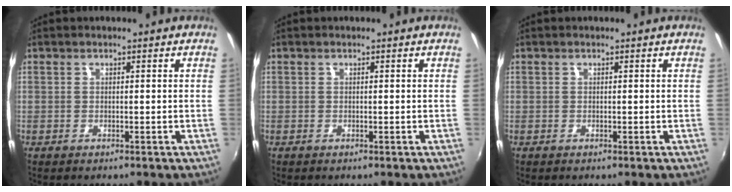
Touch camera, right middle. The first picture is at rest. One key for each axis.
{"total": 0.0}
{"total": 0.0}